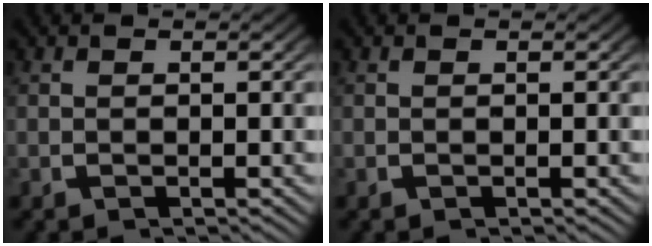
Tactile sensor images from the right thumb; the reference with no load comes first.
{"total": 0.0}